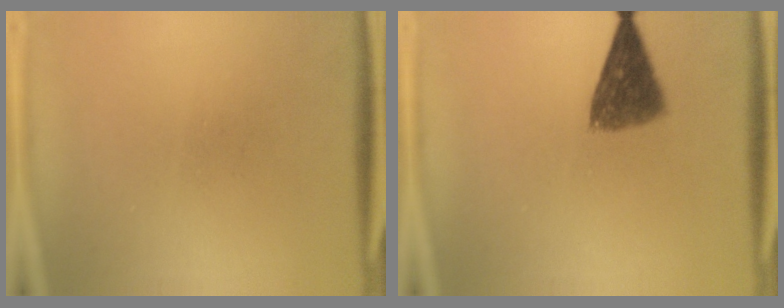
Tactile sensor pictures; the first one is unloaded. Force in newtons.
{"total": 7.2}